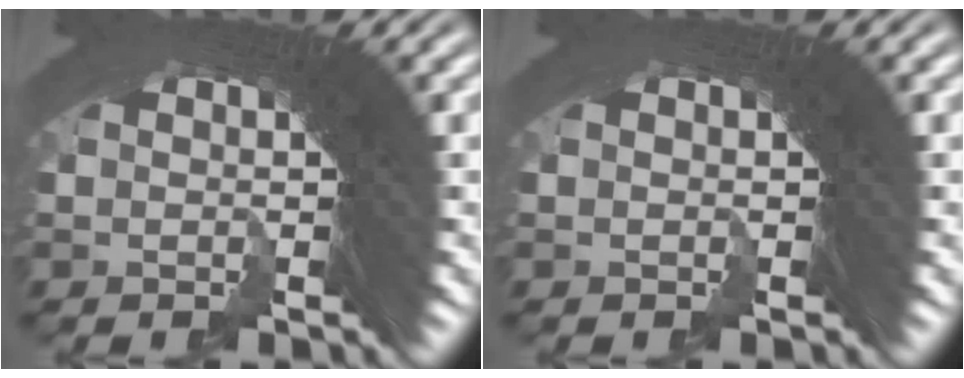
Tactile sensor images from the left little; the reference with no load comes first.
{"total": 0.0}